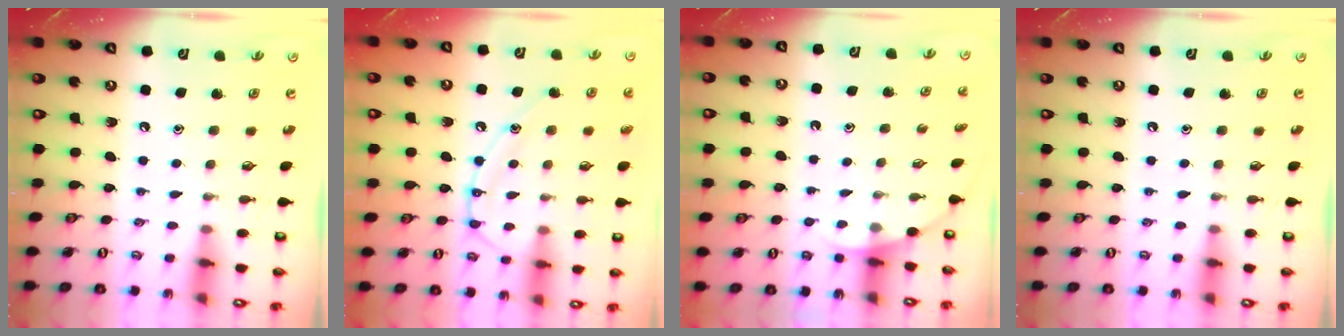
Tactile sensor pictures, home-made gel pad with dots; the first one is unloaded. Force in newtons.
{"total": 12.3, "press": 12.2, "slide": 1.0}
{"total": 2.5, "press": 2.5, "slide": 0.2}
{"total": 0.0}